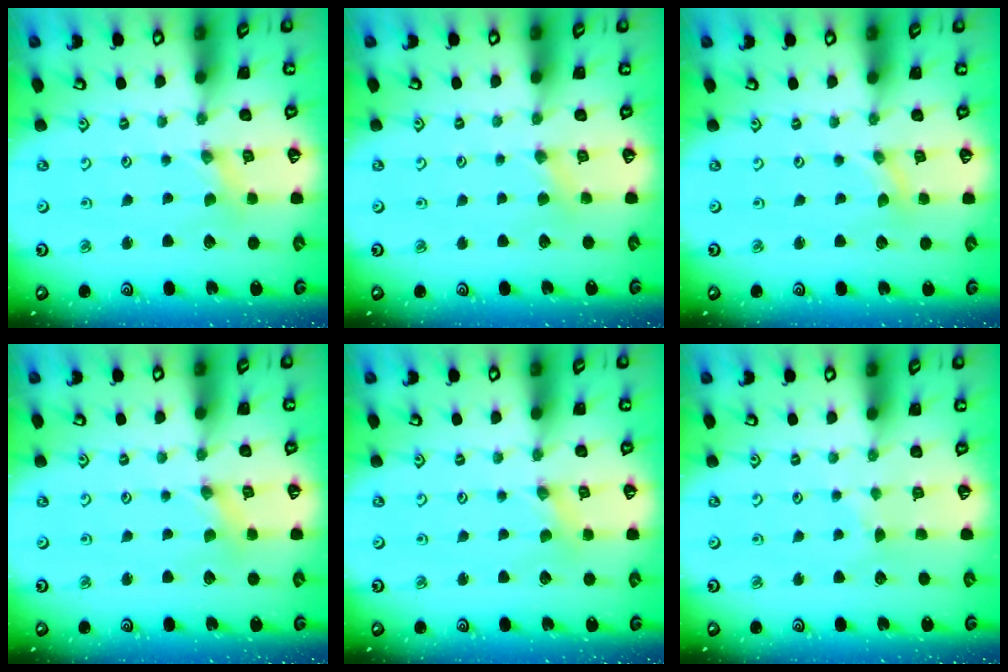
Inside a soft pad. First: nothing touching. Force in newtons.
{"total": 3.0, "press": 2.9, "slide": 0.5}
{"total": 0.0}
{"total": 0.0}
{"total": 0.6, "press": 0.6, "slide": 0.2}
{"total": 2.2, "press": 2.2, "slide": 0.3}